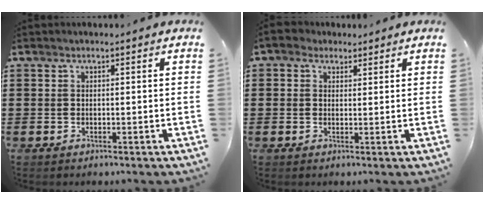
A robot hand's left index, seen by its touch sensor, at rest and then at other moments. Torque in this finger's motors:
{"motor_torque": [1.16, -0.97, -0.06, -0.11]}